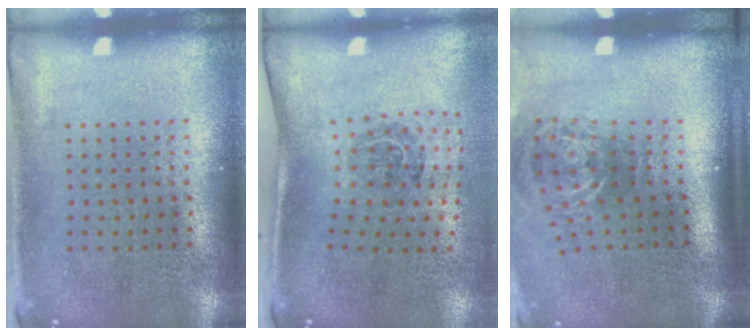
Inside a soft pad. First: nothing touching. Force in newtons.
{"total": 1.7, "press": 1.1, "slide": 1.2}
{"total": 2.1, "press": 1.3, "slide": 1.7}